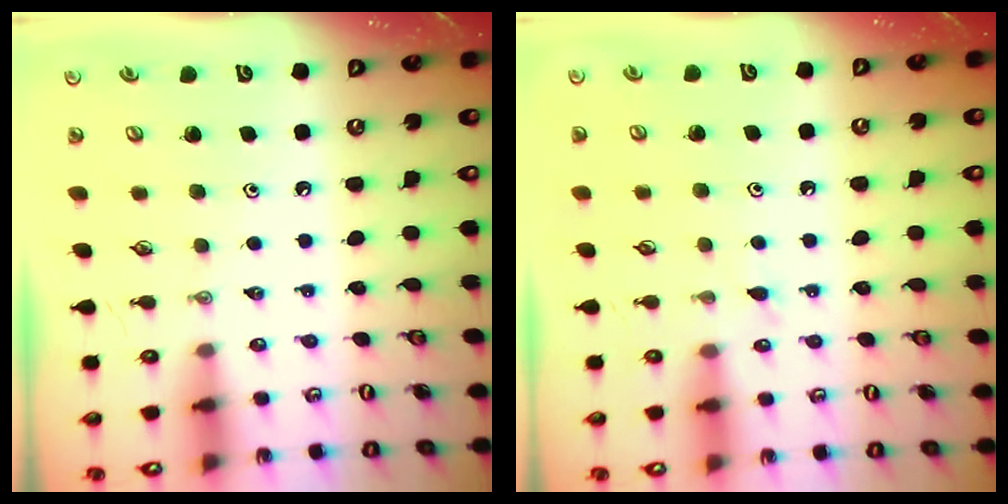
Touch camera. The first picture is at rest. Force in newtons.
{"total": 5.9, "press": 5.9, "slide": 0.6}